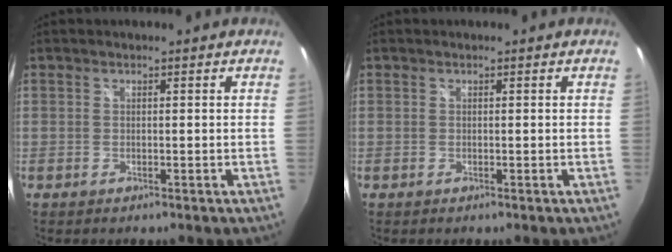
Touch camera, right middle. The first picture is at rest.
{"total": 0.0}